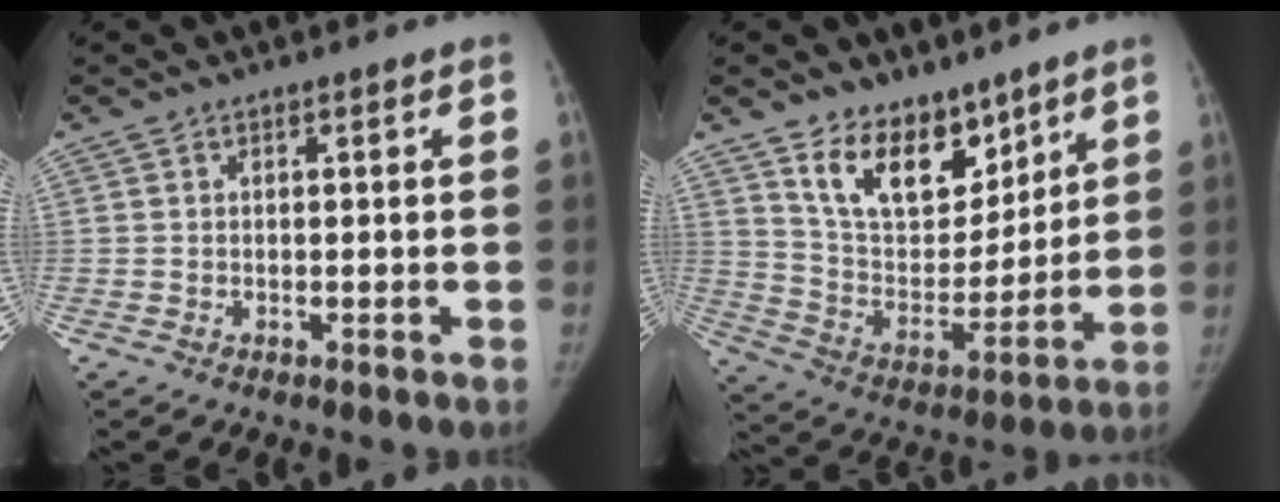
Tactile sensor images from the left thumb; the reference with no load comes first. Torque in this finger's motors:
{"motor_torque": [0.08, 0.04, 0.50, -0.43, 0.15]}